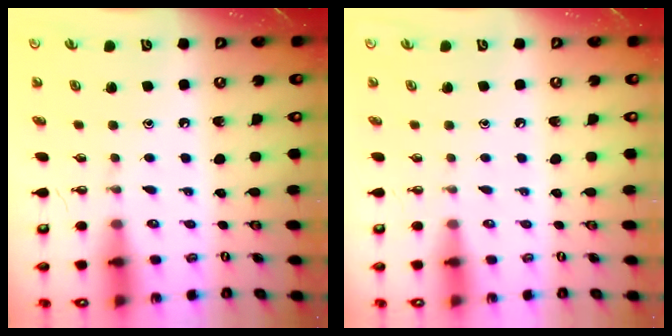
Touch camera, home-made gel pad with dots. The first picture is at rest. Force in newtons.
{"total": 0.0}